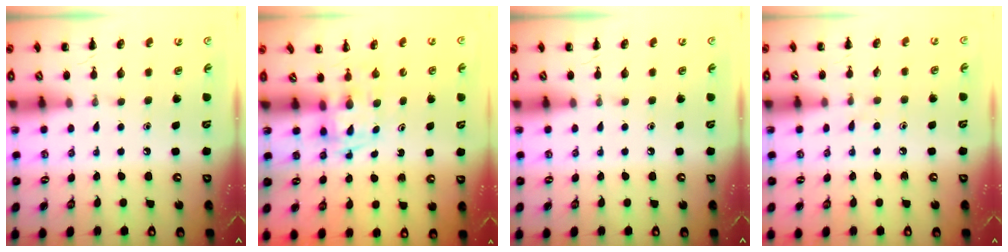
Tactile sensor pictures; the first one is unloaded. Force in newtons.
{"total": 2.4, "press": 2.2, "slide": 1.1}
{"total": 0.0}
{"total": 4.7, "press": 4.3, "slide": 1.9}